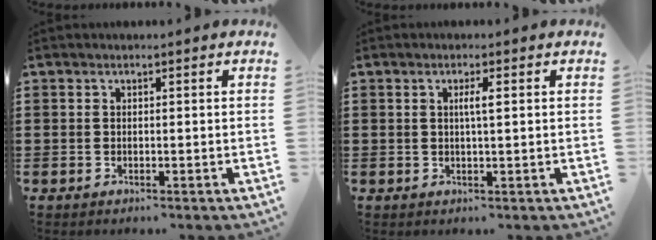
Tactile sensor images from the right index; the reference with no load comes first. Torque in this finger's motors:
{"motor_torque": [0.21, -0.18, 0.05, 0.05]}